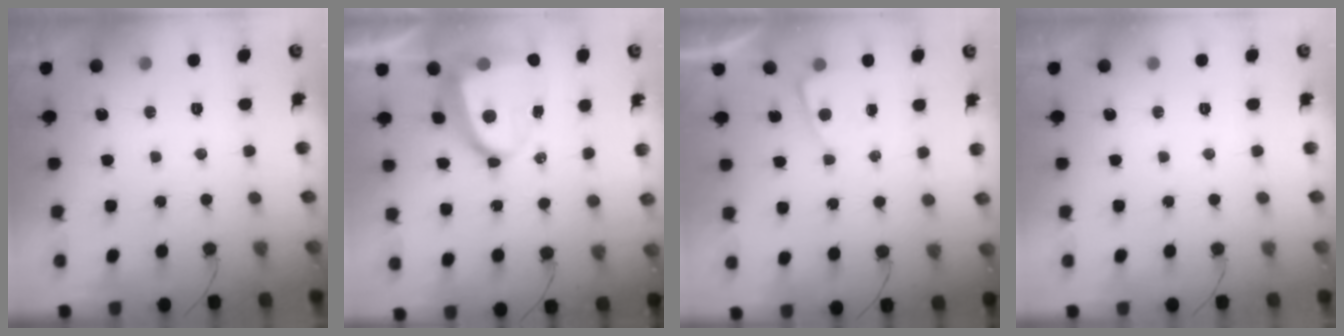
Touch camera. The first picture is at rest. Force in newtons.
{"total": 14.3, "press": 14.2, "slide": 1.8}
{"total": 2.5, "press": 2.4, "slide": 0.4}
{"total": 0.0}